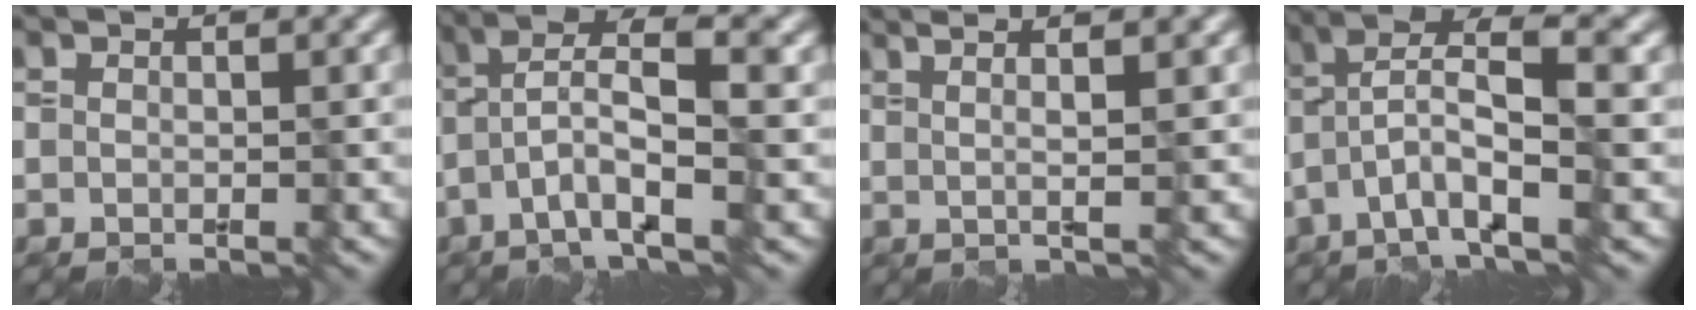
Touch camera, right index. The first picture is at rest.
{"total": 5.5, "force": [-1.6, 1.0, 5.2], "torque": [-0.099, 0.022, -0.039]}
{"total": 5.2, "force": [2.5, 1.7, 4.2], "torque": [-0.043, 0.027, 0.008]}
{"total": 6.1, "force": [-1.5, 1.3, 5.8], "torque": [-0.106, 0.024, -0.038]}